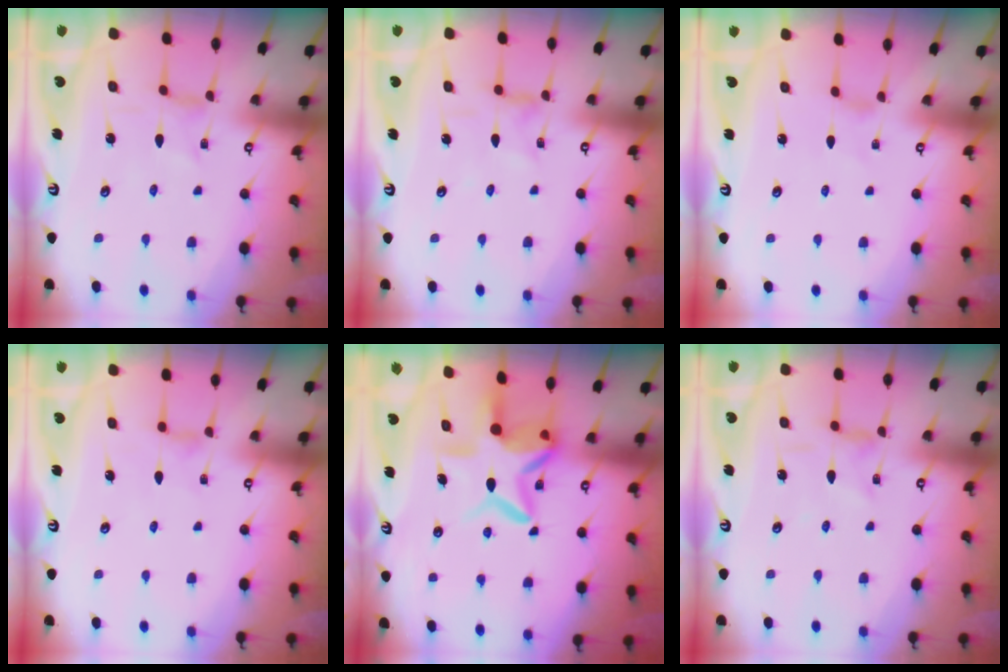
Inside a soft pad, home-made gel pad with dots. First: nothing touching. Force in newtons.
{"total": 1.3, "press": 1.3, "slide": 0.2}
{"total": 0.0}
{"total": 2.1, "press": 2.0, "slide": 0.4}
{"total": 11.1, "press": 11.1, "slide": 1.1}
{"total": 3.1, "press": 3.1, "slide": 0.5}